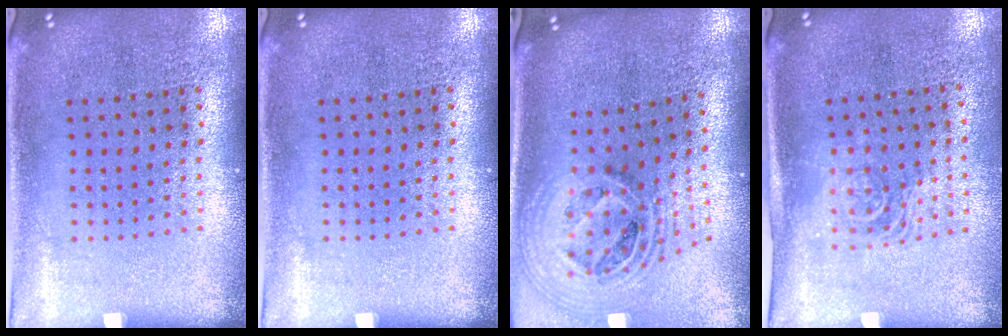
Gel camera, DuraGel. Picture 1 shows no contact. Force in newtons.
{"total": 0.0}
{"total": 2.1, "press": 1.6, "slide": 1.3}
{"total": 1.6, "press": 1.3, "slide": 0.9}